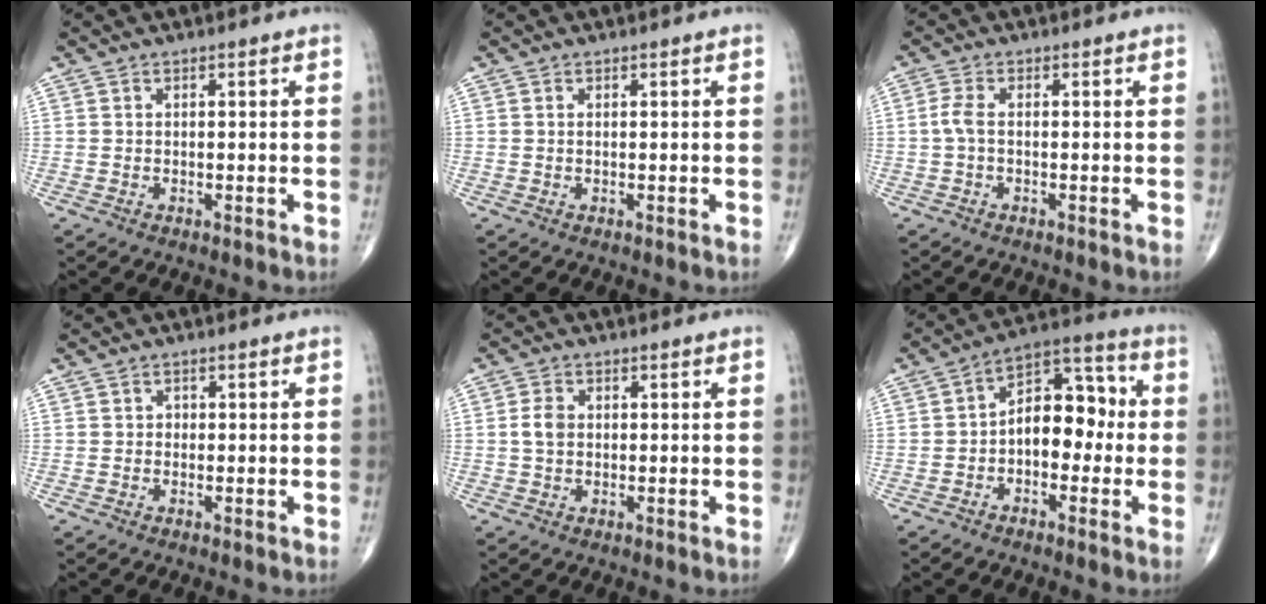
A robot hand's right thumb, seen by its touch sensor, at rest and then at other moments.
{"total": 0.0}
{"total": 2.5, "force": [-0.3, 0.9, 2.3], "torque": [-0.057, 0.000, -0.012]}
{"total": 0.6, "force": [-0.1, 0.6, 0.2], "torque": [0.003, 0.003, -0.004]}
{"total": 3.1, "force": [0.2, 2.2, 2.2], "torque": [-0.043, 0.005, 0.001]}
{"total": 11.2, "force": [-0.9, 7.0, 8.7], "torque": [-0.099, 0.040, -0.029]}